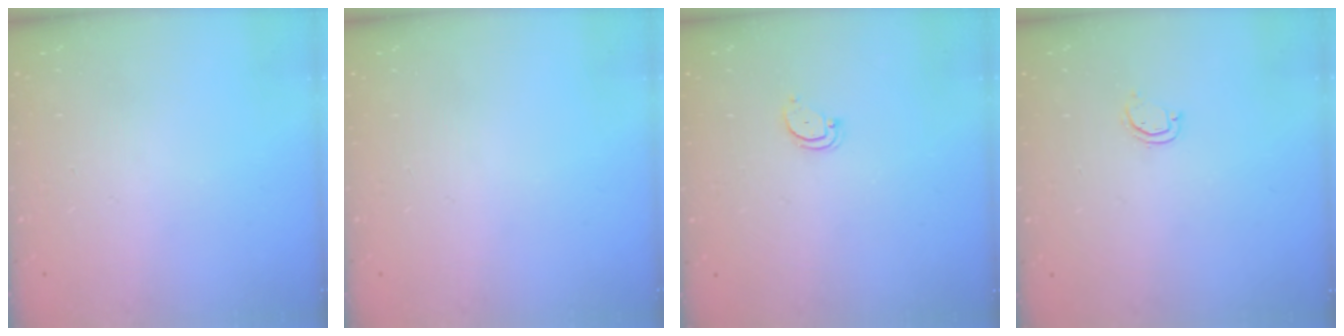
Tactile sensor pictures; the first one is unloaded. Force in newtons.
{"total": 0.0}
{"total": 2.4, "press": 2.4, "slide": 0.2}
{"total": 3.2, "press": 3.2, "slide": 0.2}